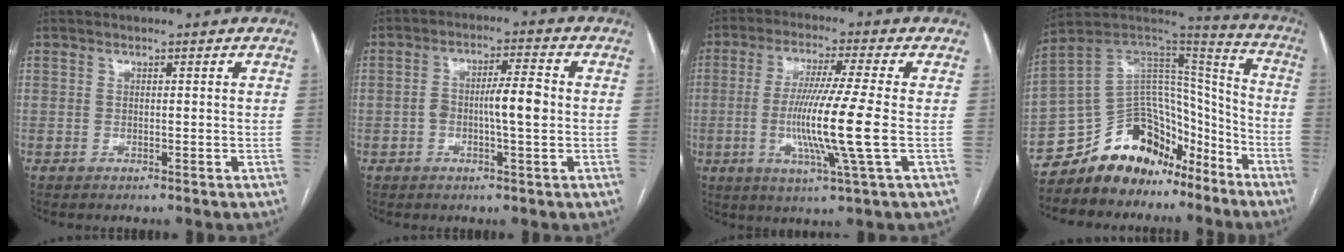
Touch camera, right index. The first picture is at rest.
{"total": 6.2, "force": [-0.6, 1.1, 6.0], "torque": [-0.108, 0.010, -0.011]}
{"total": 11.8, "force": [-1.7, -1.2, 11.7], "torque": [-0.230, -0.019, -0.034]}
{"total": 17.0, "force": [-13.0, 9.2, 5.9], "torque": [-0.084, 0.087, -0.219]}